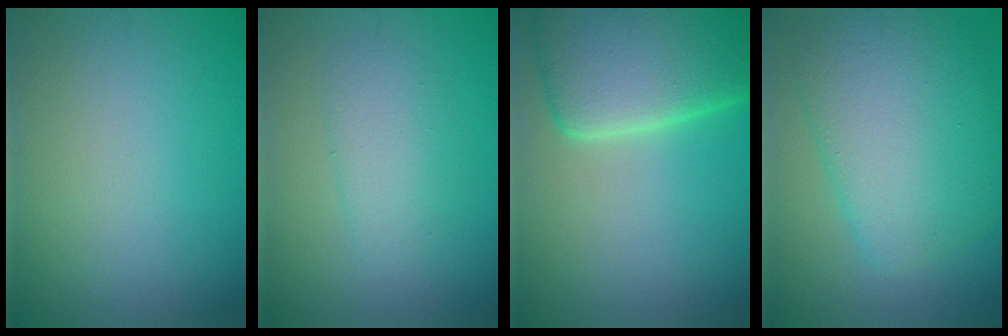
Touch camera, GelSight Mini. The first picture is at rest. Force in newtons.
{"total": 2.6, "press": 2.6, "slide": 0.2}
{"total": 11.3, "press": 11.3, "slide": 1.0}
{"total": 8.8, "press": 8.8, "slide": 0.2}